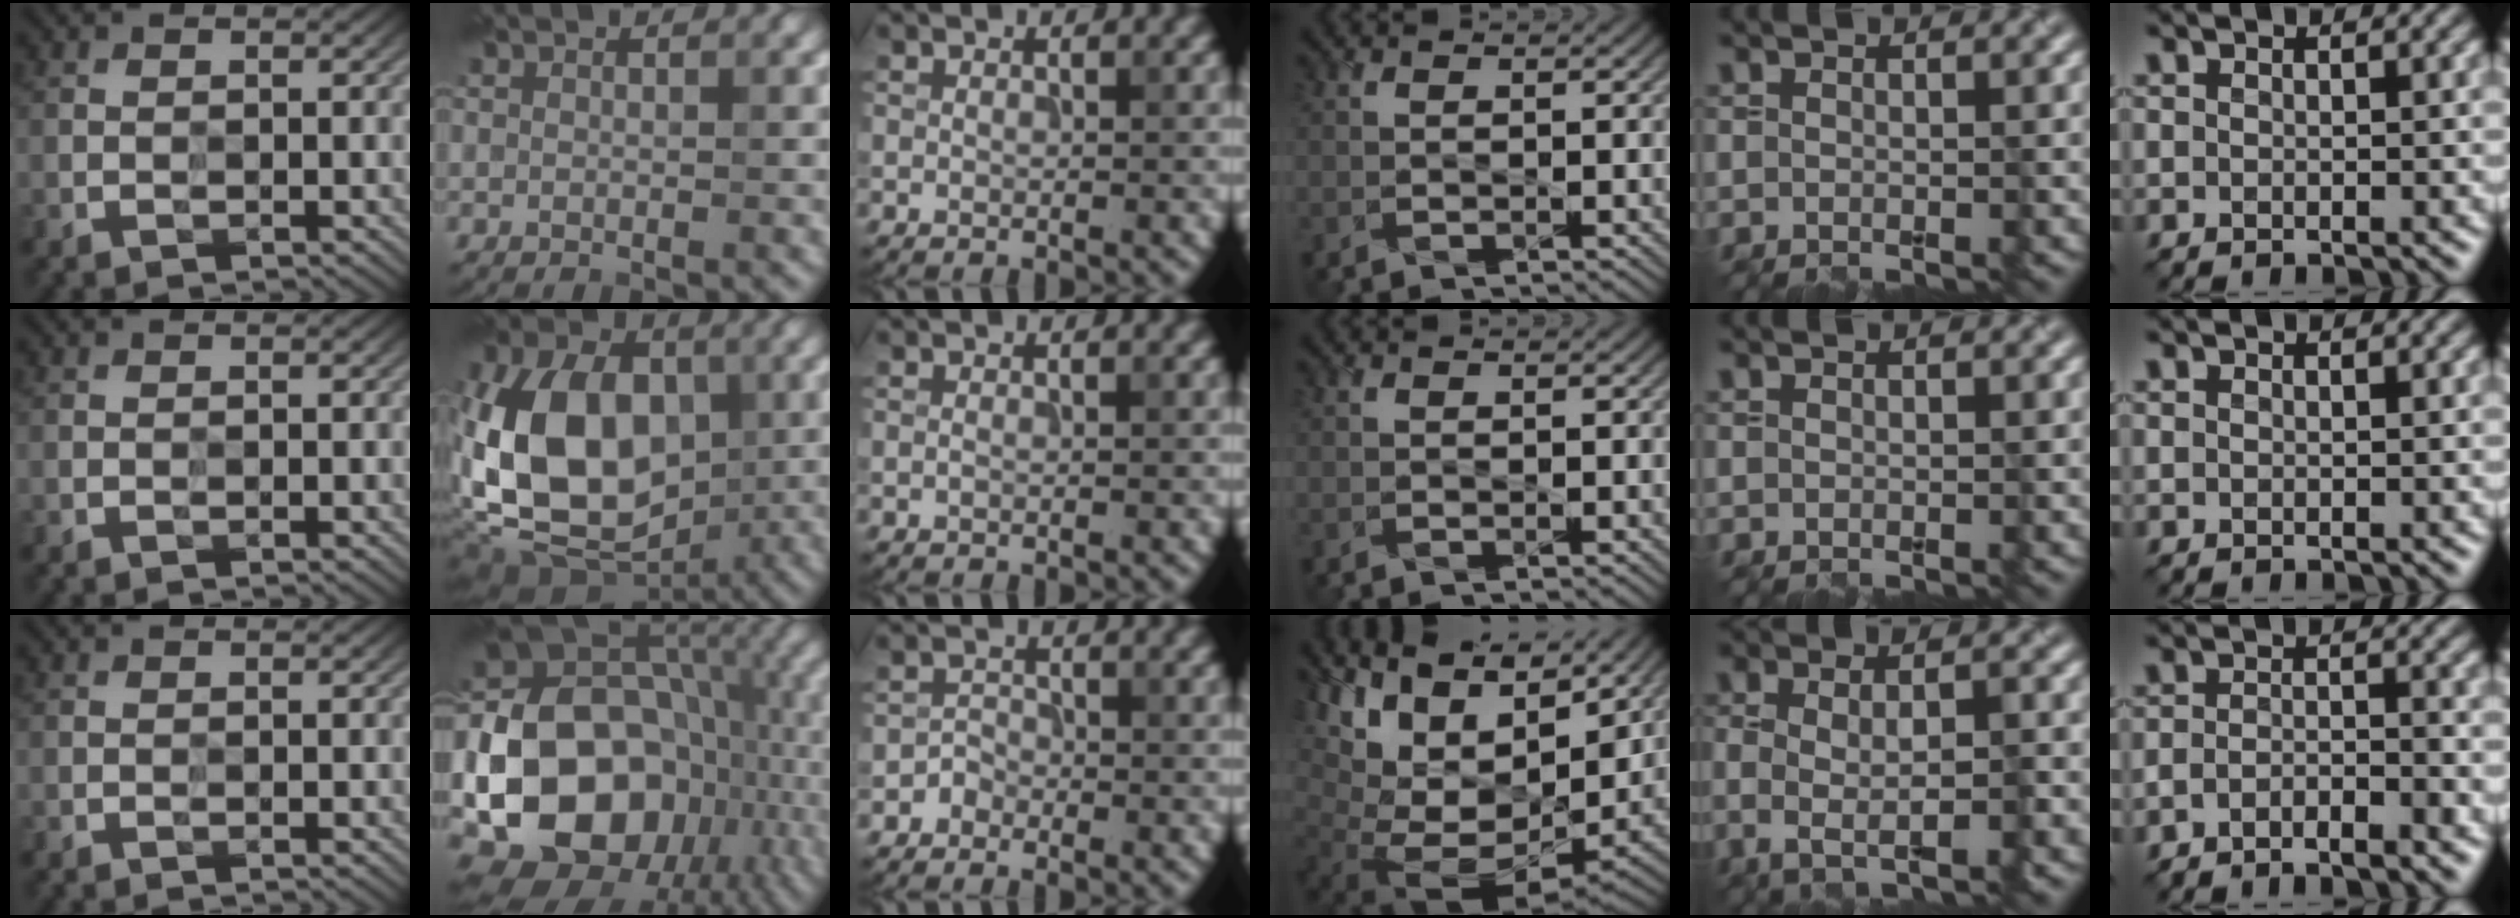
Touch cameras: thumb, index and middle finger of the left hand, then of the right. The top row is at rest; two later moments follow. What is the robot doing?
{"motion": "wipe", "object": "paper plate"}